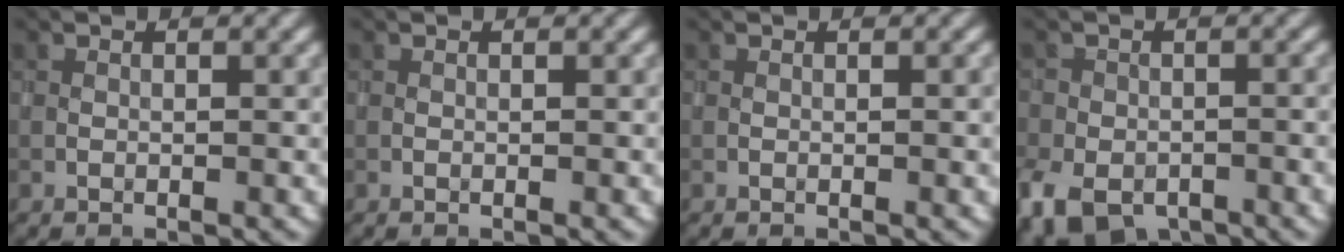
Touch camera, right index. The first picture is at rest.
{"total": 0.0}
{"total": 0.7, "force": [0.0, 0.3, 0.7], "torque": [-0.007, 0.001, -0.002]}
{"total": 6.3, "force": [-4.0, 3.8, 3.0], "torque": [-0.054, -0.017, -0.061]}